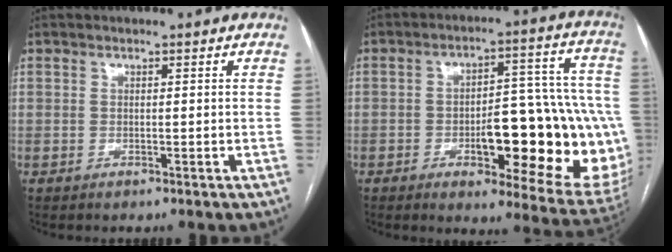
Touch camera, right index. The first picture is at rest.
{"total": 23.9, "force": [-5.2, 7.5, 22.1], "torque": [-0.198, 0.029, -0.047]}